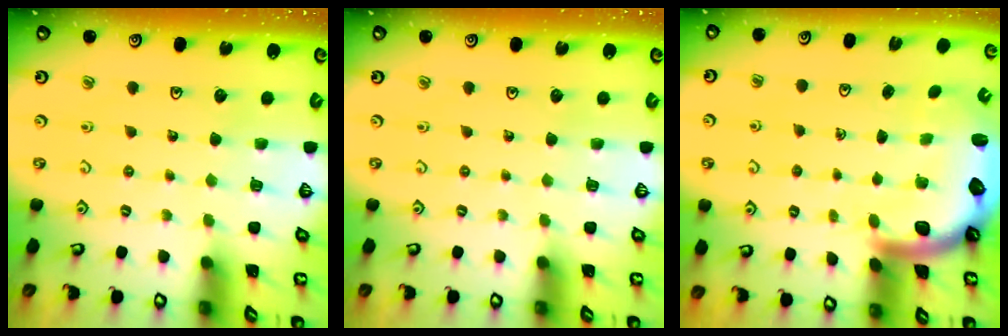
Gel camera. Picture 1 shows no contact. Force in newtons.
{"total": 0.0}
{"total": 3.2, "press": 3.1, "slide": 0.5}